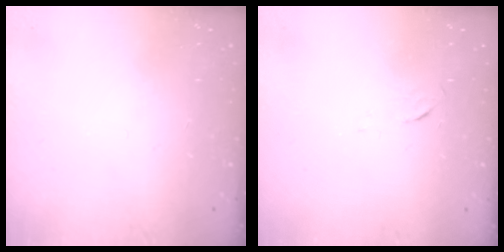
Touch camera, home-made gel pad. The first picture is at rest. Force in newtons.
{"total": 3.4, "press": 3.4, "slide": 0.3}